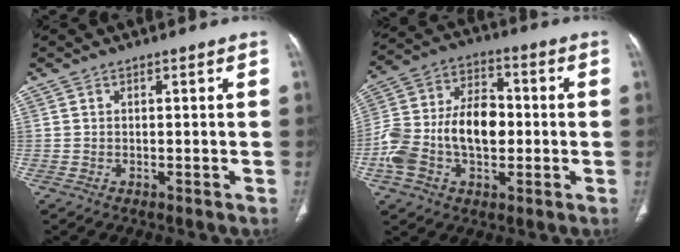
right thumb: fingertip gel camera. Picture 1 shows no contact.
{"total": 17.4, "force": [-2.3, 10.9, 13.4], "torque": [-0.253, 0.038, -0.042]}